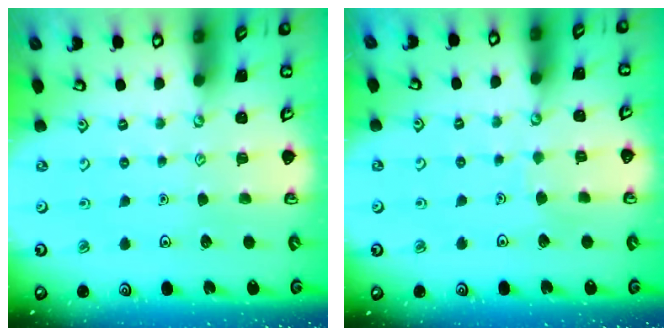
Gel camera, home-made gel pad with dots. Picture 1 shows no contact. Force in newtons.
{"total": 2.9, "press": 2.9, "slide": 0.2}